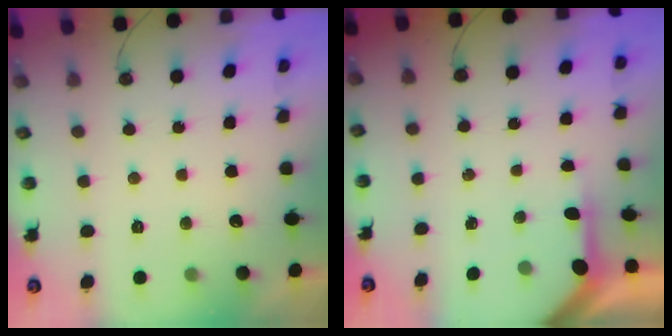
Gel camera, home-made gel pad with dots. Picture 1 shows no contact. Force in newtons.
{"total": 3.8, "press": 3.8, "slide": 0.3}